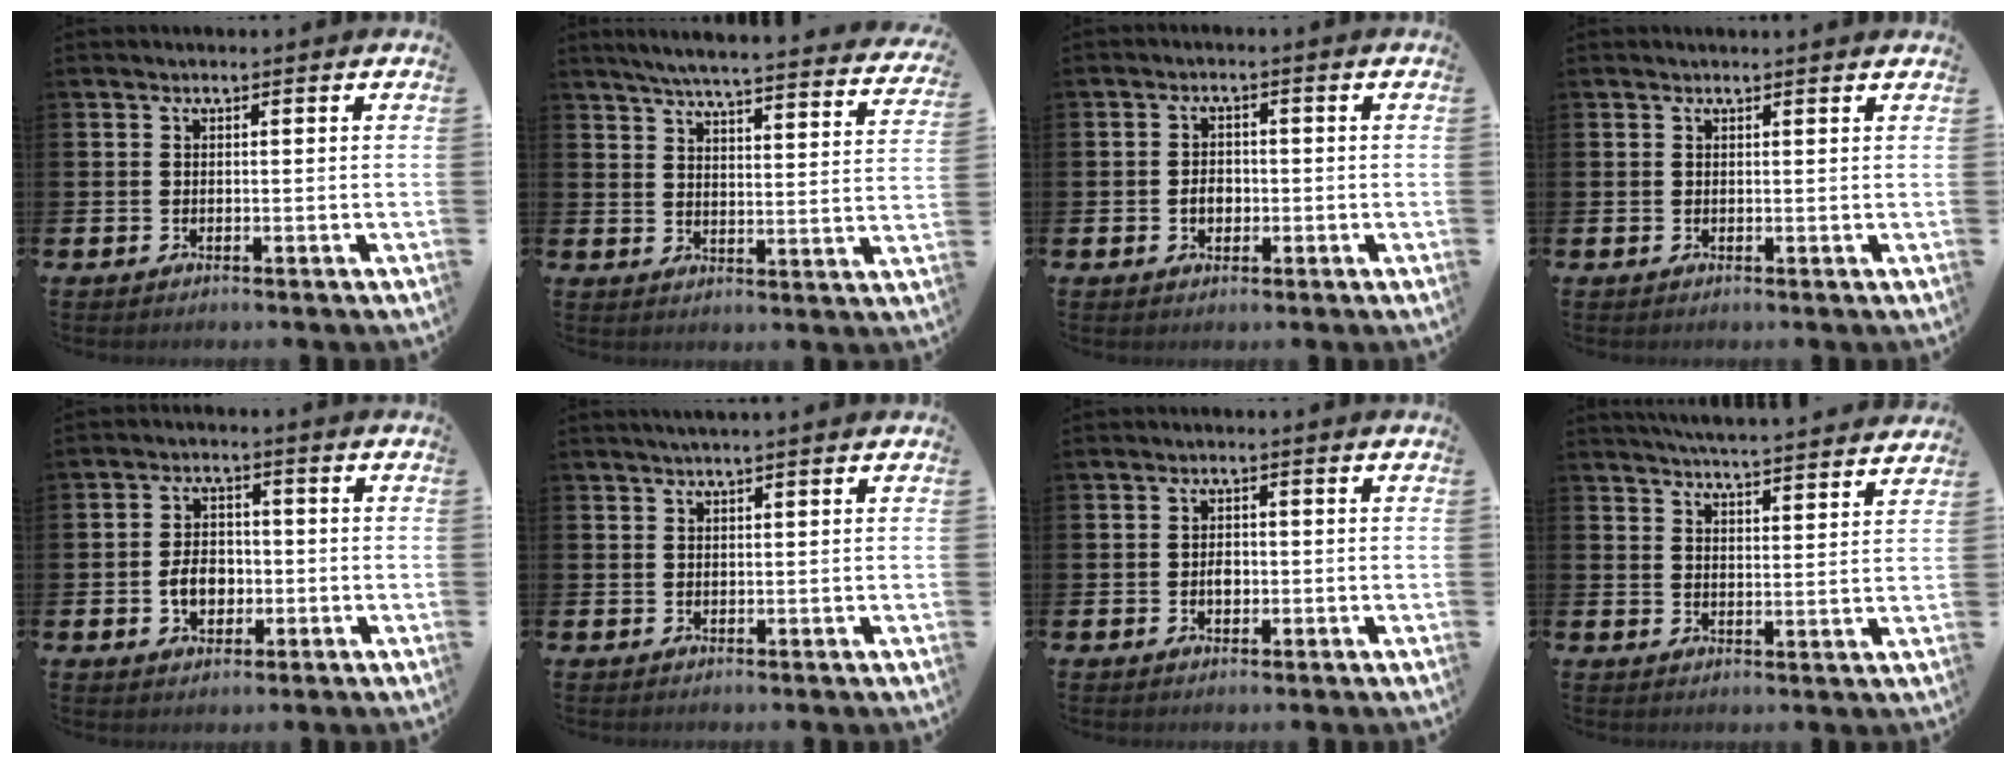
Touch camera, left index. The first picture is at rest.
{"total": 5.5, "force": [5.1, -0.1, 1.9], "torque": [-0.052, -0.043, 0.084]}
{"total": 2.5, "force": [-0.5, 1.9, 1.5], "torque": [-0.015, -0.001, -0.017]}
{"total": 0.6, "force": [0.6, -0.1, 0.0], "torque": [0.002, -0.002, 0.011]}
{"total": 4.6, "force": [-1.0, 3.4, 3.0], "torque": [-0.043, 0.001, -0.025]}
{"total": 1.4, "force": [1.1, -0.1, 0.7], "torque": [-0.011, 0.000, 0.020]}
{"total": 2.1, "force": [-0.3, 1.5, 1.5], "torque": [-0.012, -0.001, -0.010]}
{"total": 5.6, "force": [5.6, -0.1, 0.7], "torque": [-0.024, -0.037, 0.099]}